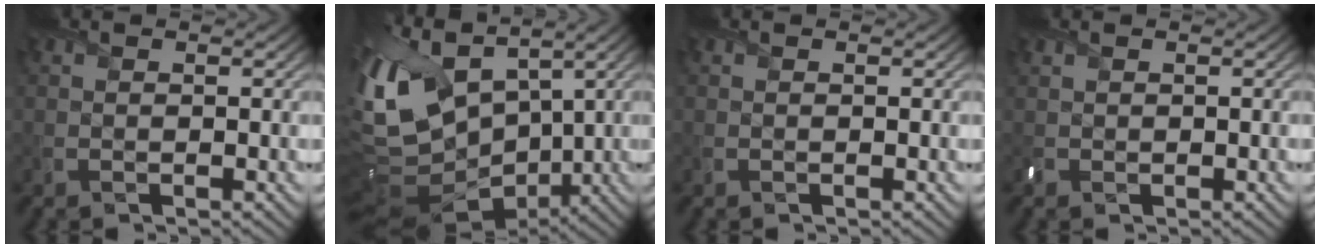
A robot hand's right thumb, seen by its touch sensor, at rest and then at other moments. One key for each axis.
{"total": 16.3, "fx": 2.6, "fy": 10.2, "fz": 12.4, "tx": -0.294, "ty": -0.013, "tz": 0.077}
{"total": 0.0}
{"total": 0.6, "fx": 0.2, "fy": 0.5, "fz": 0.2, "tx": -0.010, "ty": 0.002, "tz": 0.007}